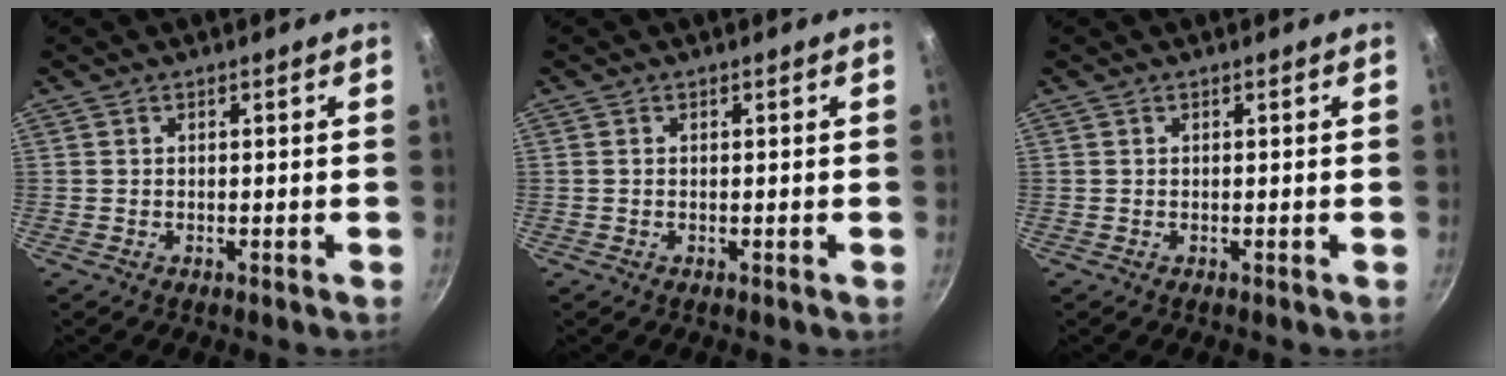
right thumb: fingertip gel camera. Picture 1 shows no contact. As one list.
[{"total": 0.0}, {"total": 0.0}]